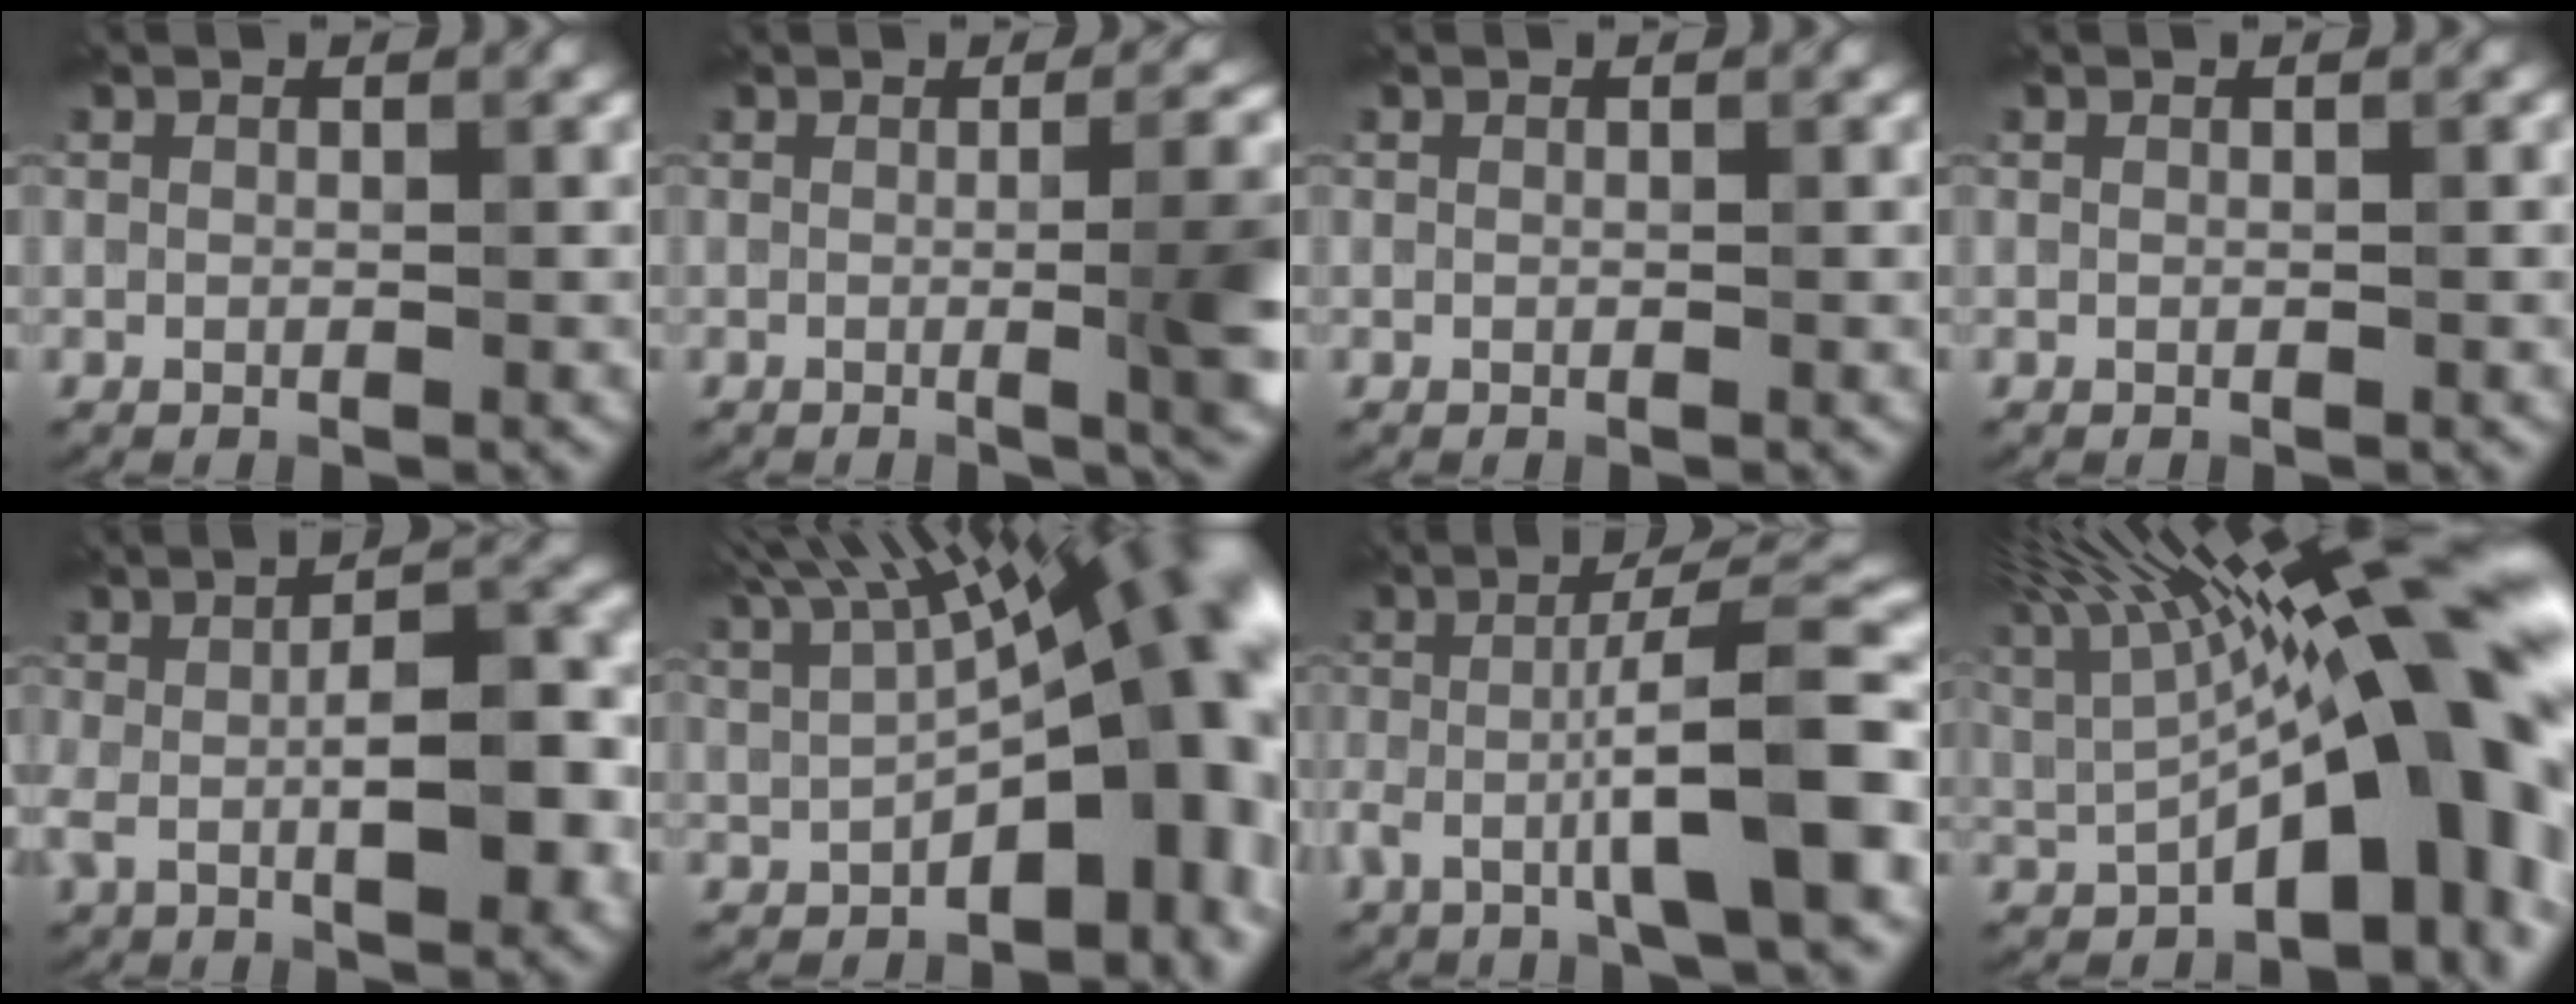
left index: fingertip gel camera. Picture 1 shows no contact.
{"total": 9.4, "force": [-0.4, 2.9, 8.9], "torque": [-0.079, 0.002, -0.001]}
{"total": 0.0}
{"total": 0.0}
{"total": 8.1, "force": [-0.9, 3.1, 7.4], "torque": [-0.124, 0.002, -0.018]}
{"total": 17.3, "force": [2.0, 8.5, 15.0], "torque": [-0.174, 0.011, 0.056]}
{"total": 9.2, "force": [-2.9, 1.4, 8.6], "torque": [-0.129, 0.017, -0.059]}
{"total": 17.9, "force": [3.8, 5.9, 16.5], "torque": [-0.204, 0.030, 0.069]}